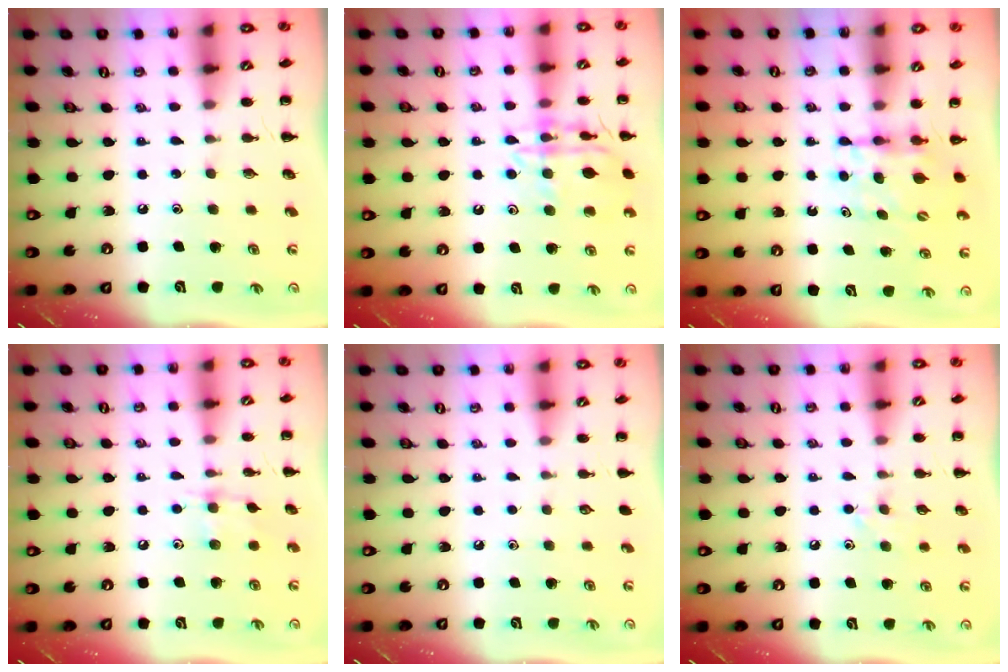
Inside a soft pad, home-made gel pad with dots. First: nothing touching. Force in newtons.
{"total": 14.0, "press": 14.0, "slide": 0.9}
{"total": 4.5, "press": 4.3, "slide": 1.5}
{"total": 7.2, "press": 7.2, "slide": 0.7}
{"total": 0.0}
{"total": 6.1, "press": 5.9, "slide": 1.4}